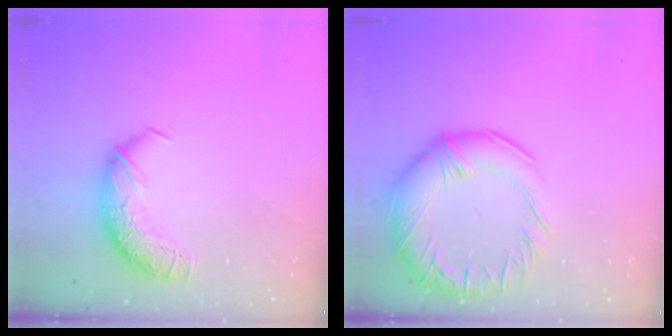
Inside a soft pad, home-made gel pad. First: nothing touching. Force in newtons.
{"total": 8.1, "press": 7.8, "slide": 2.2}